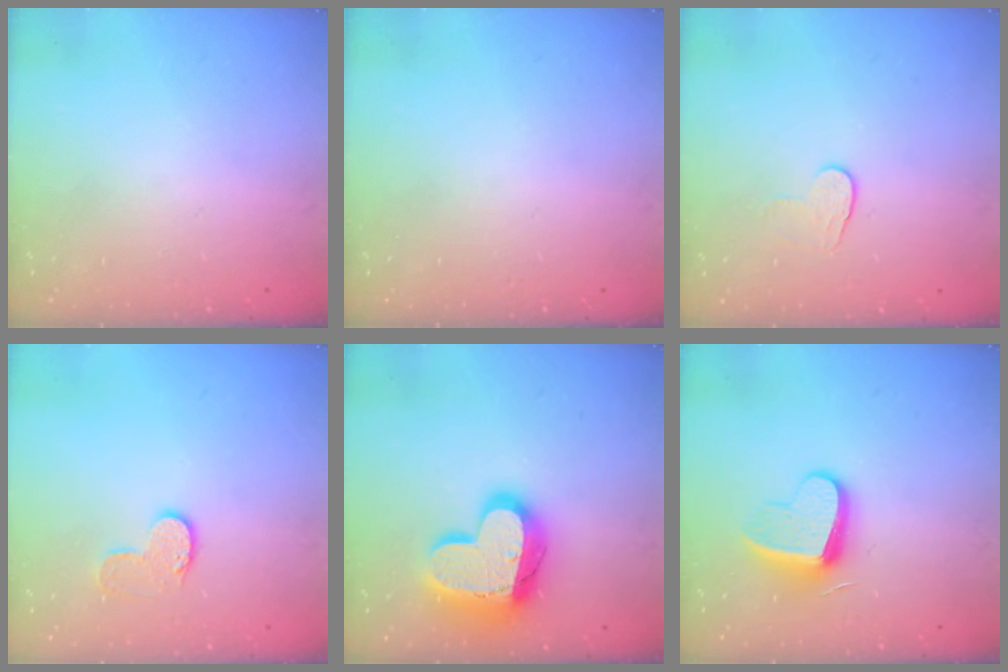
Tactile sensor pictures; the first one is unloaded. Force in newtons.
{"total": 0.0}
{"total": 6.2, "press": 6.1, "slide": 0.5}
{"total": 7.4, "press": 7.4, "slide": 0.2}
{"total": 19.7, "press": 19.7, "slide": 1.4}
{"total": 11.6, "press": 11.6, "slide": 0.5}